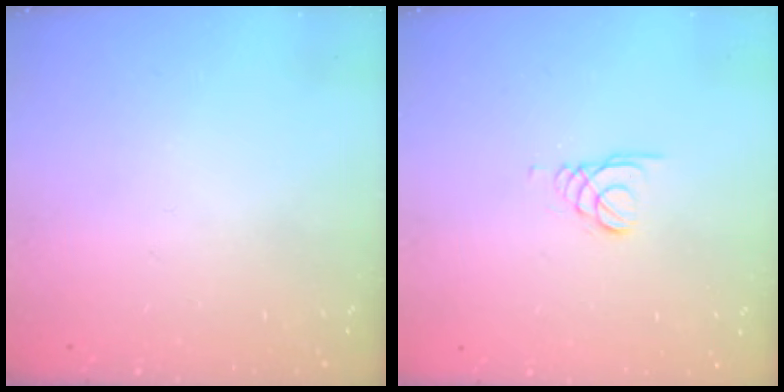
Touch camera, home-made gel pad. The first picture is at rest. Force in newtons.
{"total": 1.0, "press": 1.0, "slide": 0.1}